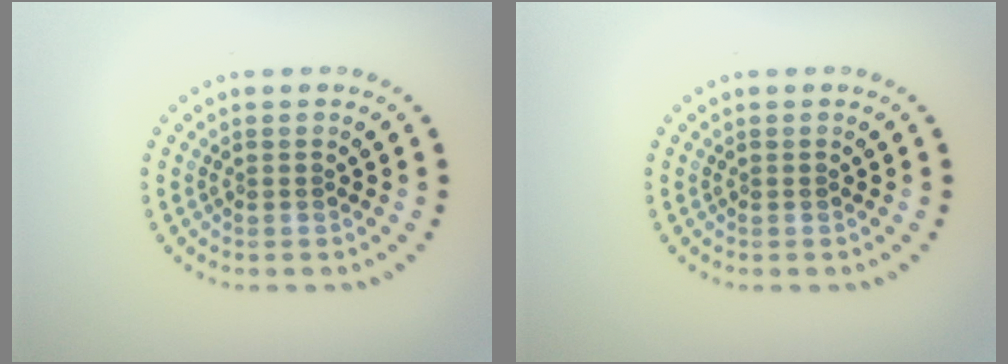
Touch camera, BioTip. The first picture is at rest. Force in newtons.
{"total": 0.0}